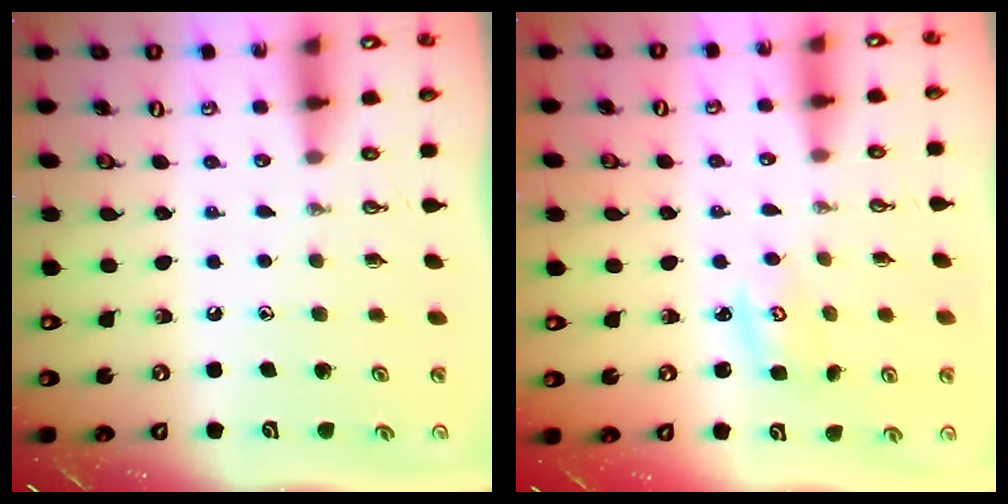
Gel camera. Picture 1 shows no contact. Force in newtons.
{"total": 2.8, "press": 2.8, "slide": 0.4}